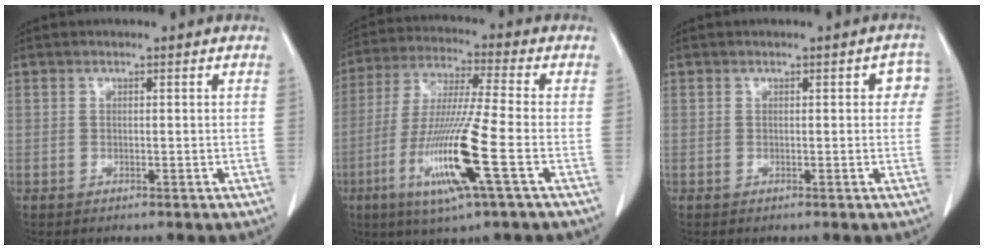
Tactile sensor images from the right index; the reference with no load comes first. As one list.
[{"total": 14.6, "force": [-5.1, -0.4, 13.7], "torque": [-0.284, -0.024, -0.099]}, {"total": 2.4, "force": [0.5, 1.2, 2.0], "torque": [-0.009, 0.012, 0.000]}]